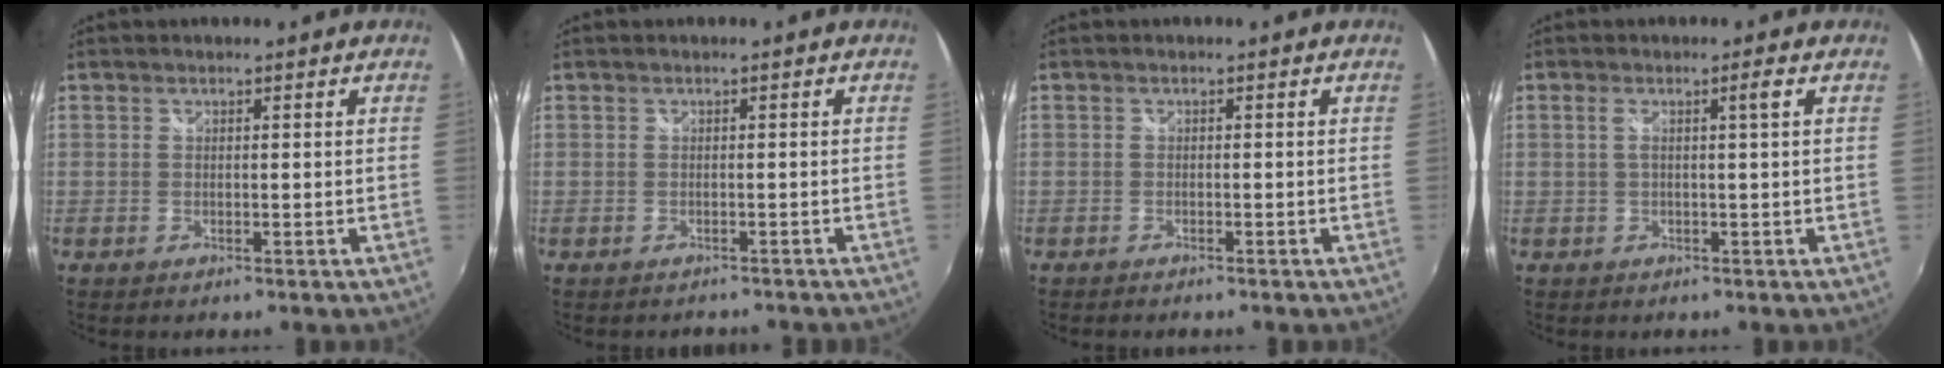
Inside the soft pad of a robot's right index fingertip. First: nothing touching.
{"total": 2.9, "force": [-2.6, 1.1, 0.8], "torque": [-0.016, -0.012, -0.031]}
{"total": 1.3, "force": [-1.2, 0.5, 0.2], "torque": [-0.012, -0.003, -0.023]}
{"total": 2.0, "force": [0.1, -0.6, 1.9], "torque": [-0.033, 0.001, 0.003]}